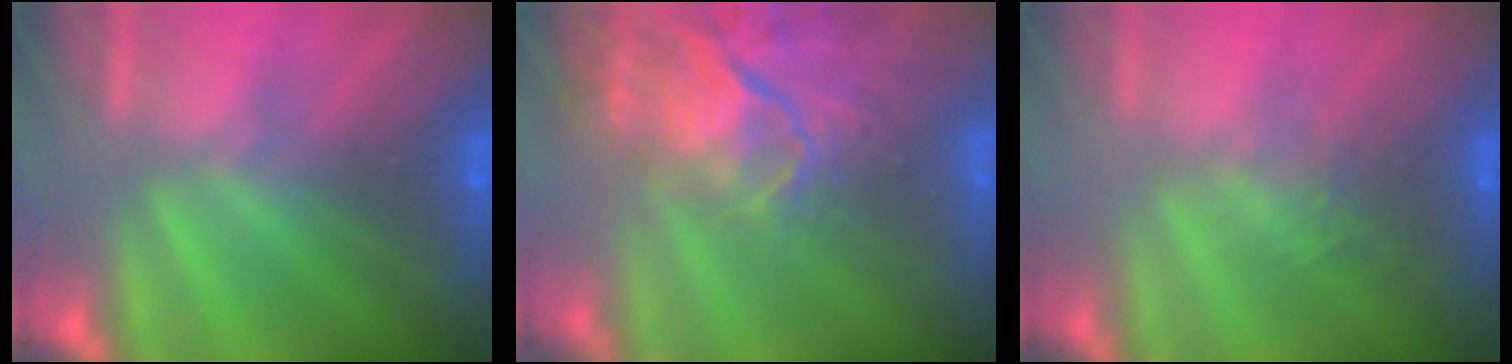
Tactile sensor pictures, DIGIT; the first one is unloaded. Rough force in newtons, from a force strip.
{"total": 7.6}
{"total": 1.1}